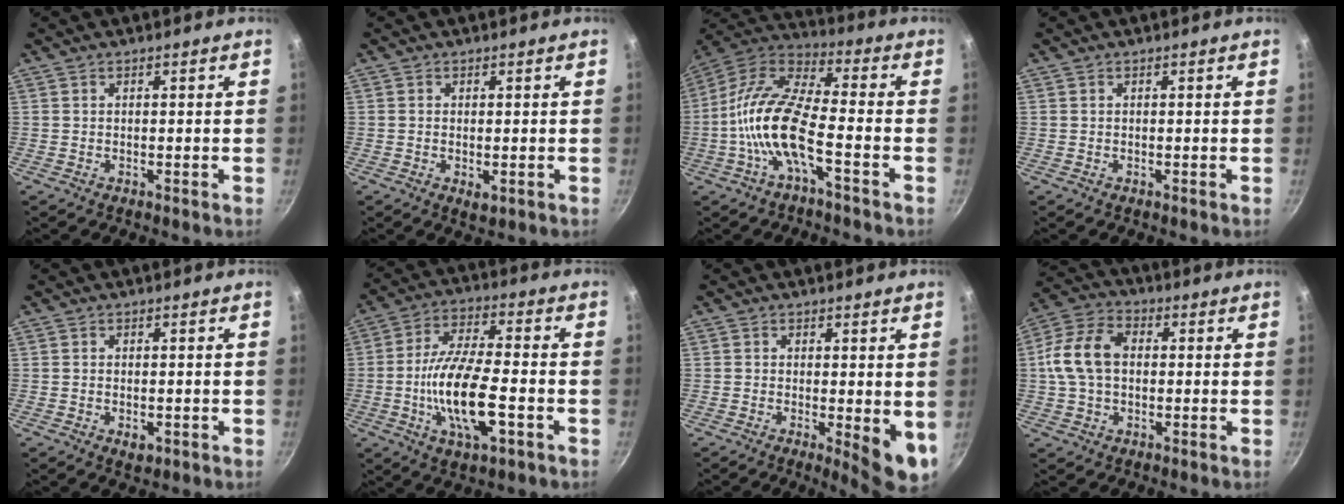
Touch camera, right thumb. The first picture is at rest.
{"total": 1.8, "force": [-0.5, 0.8, 1.5], "torque": [-0.025, -0.009, -0.007]}
{"total": 14.7, "force": [-4.7, 5.0, 13.0], "torque": [-0.257, 0.043, -0.108]}
{"total": 0.0}
{"total": 2.3, "force": [-0.9, 1.3, 1.7], "torque": [-0.025, -0.006, -0.014]}
{"total": 15.2, "force": [-4.3, 5.2, 13.7], "torque": [-0.254, 0.017, -0.084]}
{"total": 7.2, "force": [-1.0, 2.2, 6.8], "torque": [-0.079, -0.012, -0.009]}
{"total": 11.2, "force": [0.6, 7.8, 8.0], "torque": [-0.141, 0.026, -0.002]}